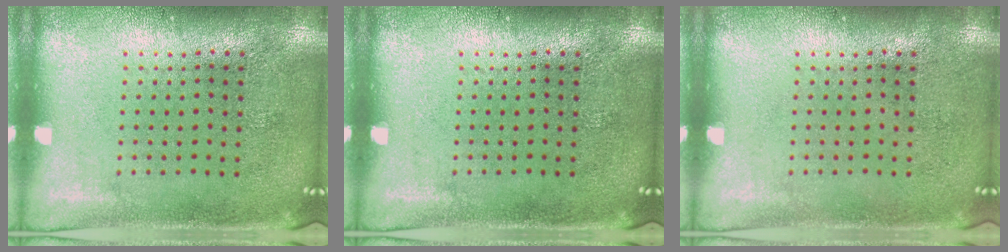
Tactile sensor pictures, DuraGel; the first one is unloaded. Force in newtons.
{"total": 0.0}
{"total": 0.0}